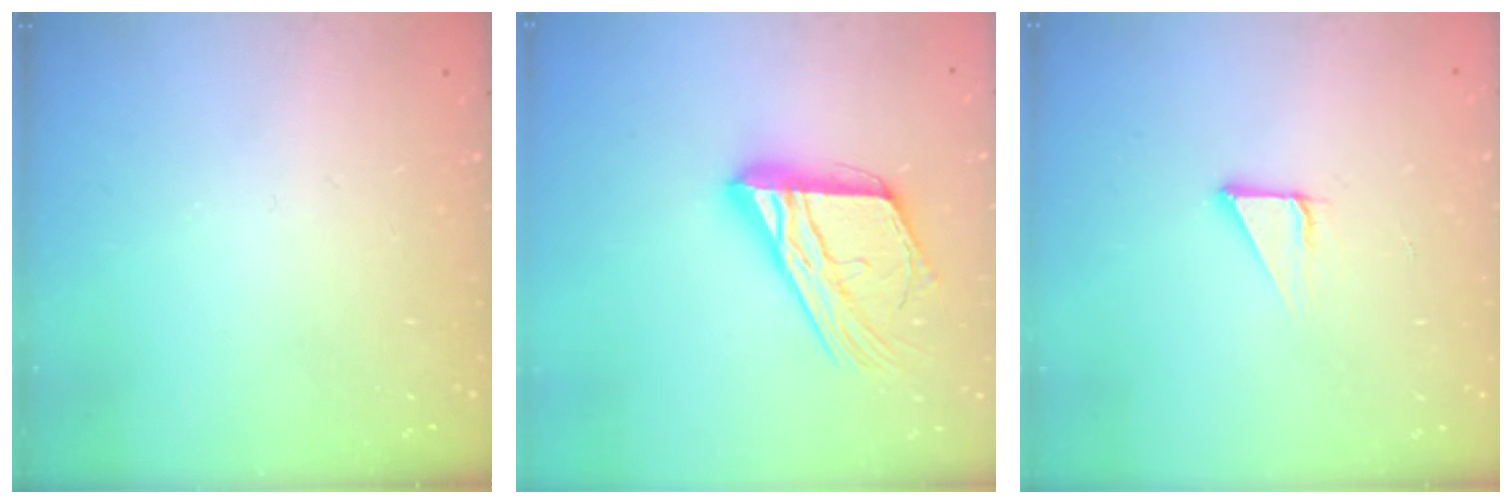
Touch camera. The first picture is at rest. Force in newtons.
{"total": 18.7, "press": 18.6, "slide": 1.8}
{"total": 3.5, "press": 3.5, "slide": 0.2}